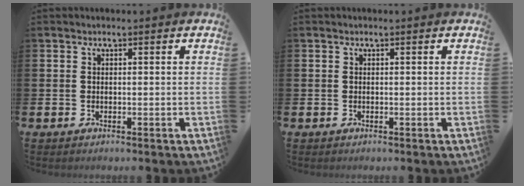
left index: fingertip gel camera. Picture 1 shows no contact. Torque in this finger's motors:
{"motor_torque": [0.00, 0.00, 0.00, 0.02]}